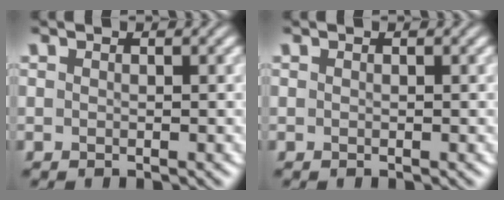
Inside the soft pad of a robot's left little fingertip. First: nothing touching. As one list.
[{"total": 0.0}]